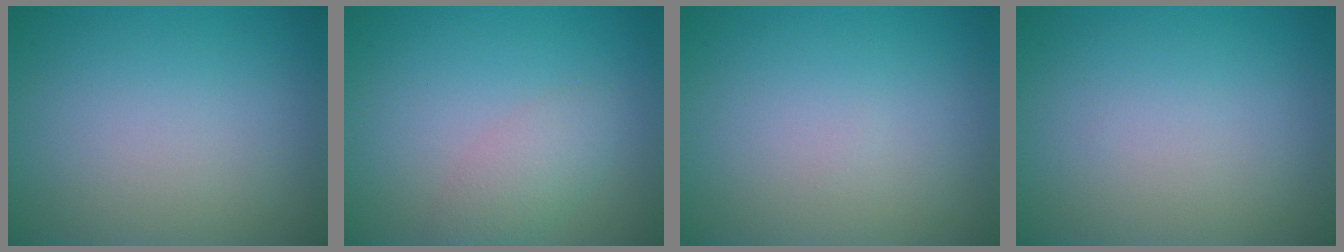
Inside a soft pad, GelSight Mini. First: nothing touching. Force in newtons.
{"total": 2.4, "press": 2.4, "slide": 0.2}
{"total": 0.0}
{"total": 0.0}